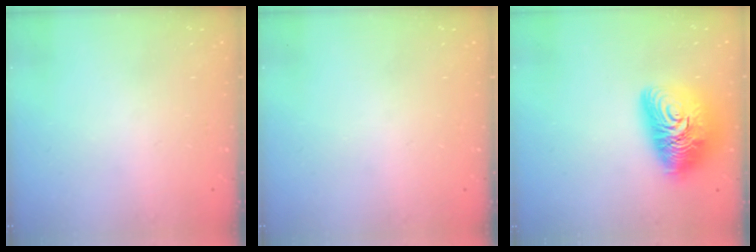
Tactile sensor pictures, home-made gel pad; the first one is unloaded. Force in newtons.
{"total": 0.0}
{"total": 17.9, "press": 17.8, "slide": 1.3}